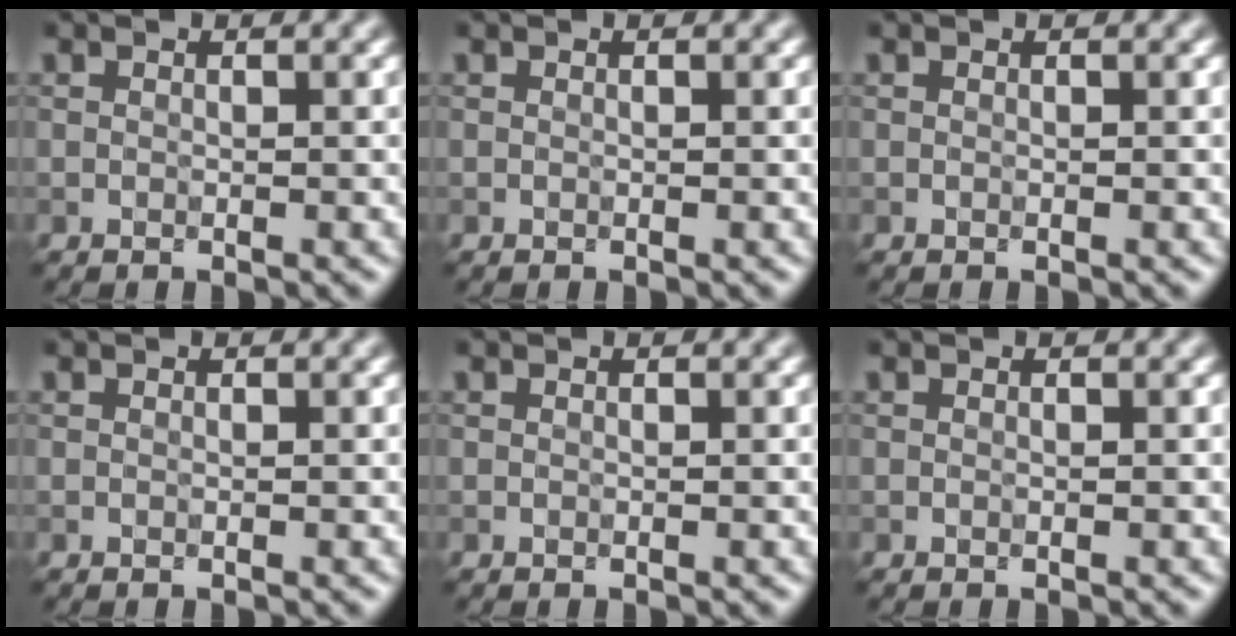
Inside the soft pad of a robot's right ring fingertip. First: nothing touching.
{"total": 0.0}
{"total": 0.0}
{"total": 0.0}
{"total": 0.0}
{"total": 0.0}